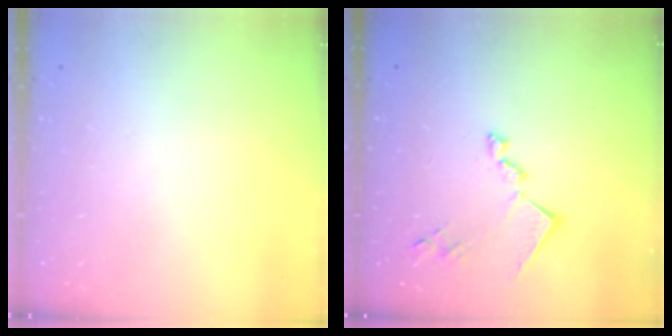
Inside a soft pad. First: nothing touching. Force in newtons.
{"total": 12.8, "press": 12.8, "slide": 0.3}